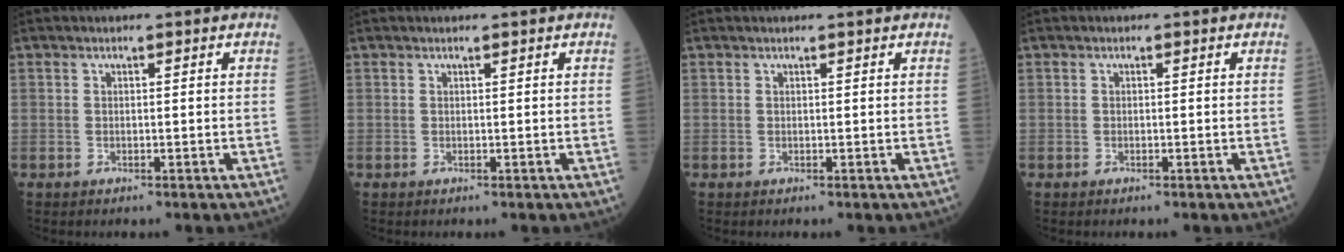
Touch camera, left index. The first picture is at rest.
{"total": 0.7, "force": [0.6, -0.1, 0.3], "torque": [-0.007, 0.004, 0.013]}
{"total": 1.8, "force": [1.7, -0.1, 0.7], "torque": [-0.007, 0.011, 0.023]}
{"total": 0.0}